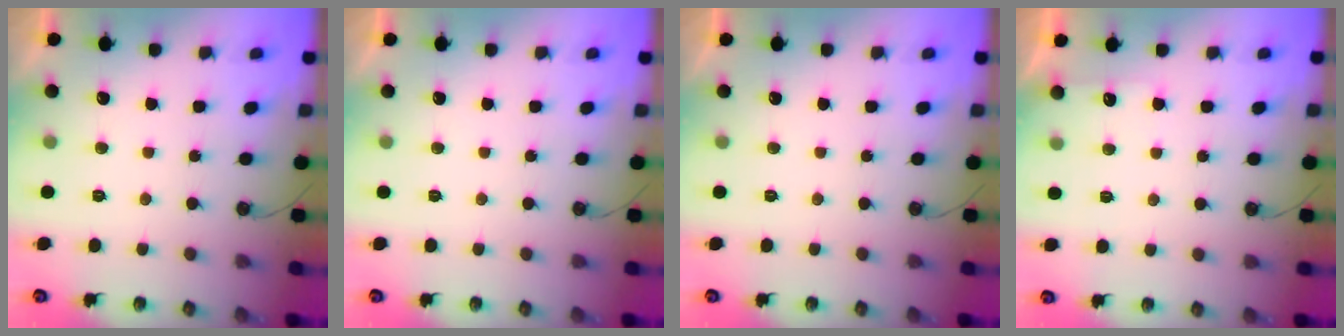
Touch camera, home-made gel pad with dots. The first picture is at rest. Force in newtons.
{"total": 0.0}
{"total": 0.0}
{"total": 4.0, "press": 4.0, "slide": 0.6}